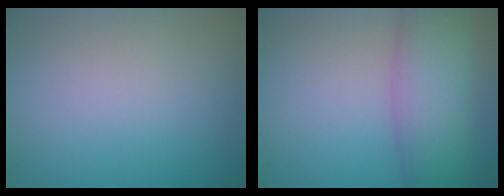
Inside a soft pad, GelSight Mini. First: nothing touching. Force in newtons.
{"total": 6.8, "press": 6.8, "slide": 0.2}